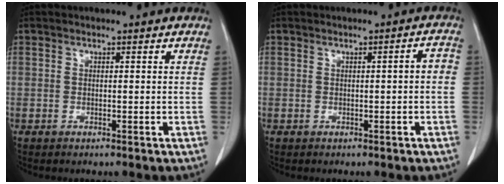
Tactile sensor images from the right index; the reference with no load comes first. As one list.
[{"total": 1.9, "force": [-0.3, 0.4, 1.8], "torque": [-0.020, 0.006, -0.004]}]